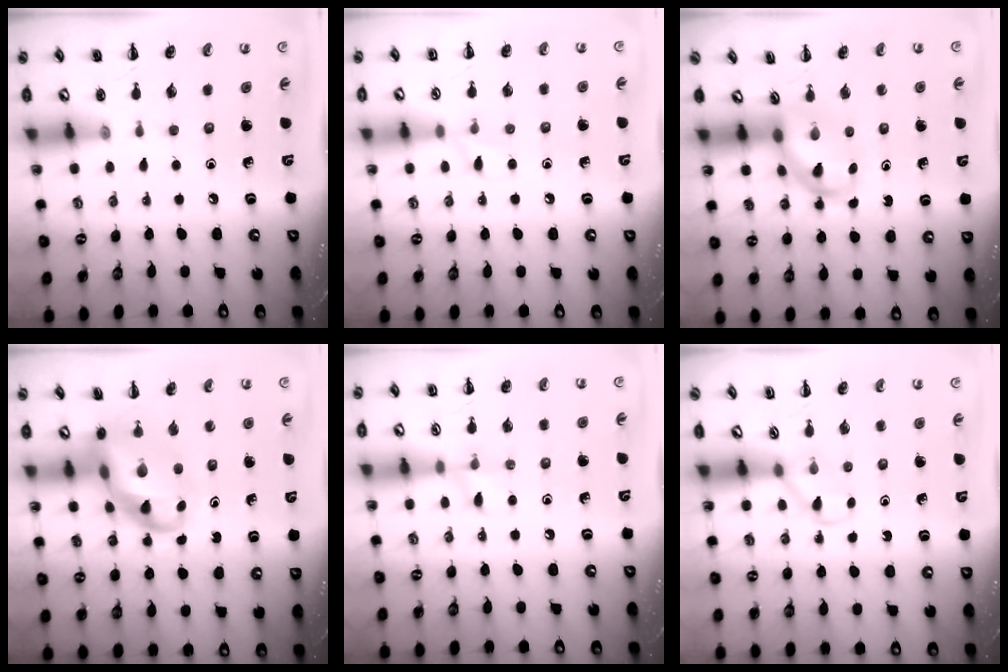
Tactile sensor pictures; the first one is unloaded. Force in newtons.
{"total": 5.8, "press": 5.3, "slide": 2.2}
{"total": 3.6, "press": 3.6, "slide": 0.5}
{"total": 8.8, "press": 8.5, "slide": 2.3}
{"total": 6.8, "press": 6.6, "slide": 1.6}
{"total": 3.0, "press": 2.8, "slide": 1.1}